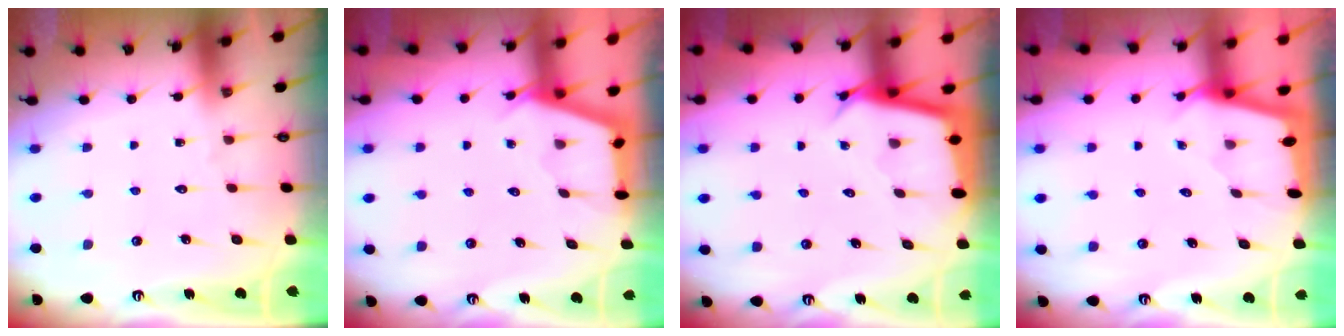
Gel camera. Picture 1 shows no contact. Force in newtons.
{"total": 2.8, "press": 2.8, "slide": 0.3}
{"total": 3.0, "press": 3.0, "slide": 0.0}
{"total": 1.9, "press": 1.9, "slide": 0.1}